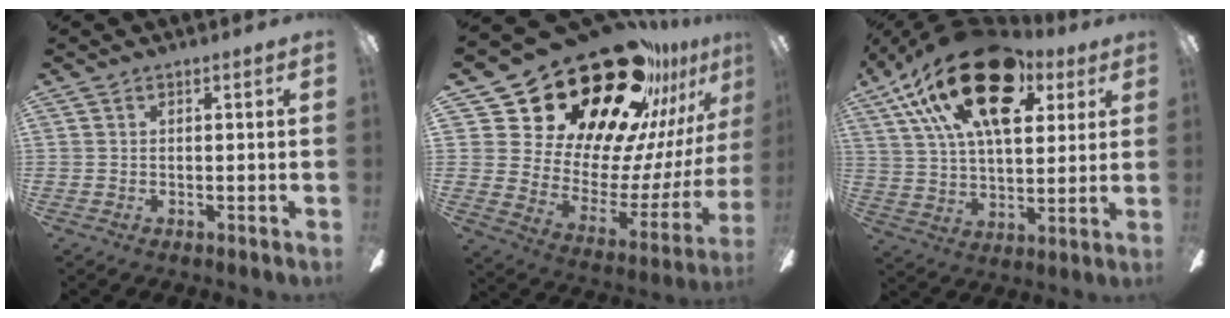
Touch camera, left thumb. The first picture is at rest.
{"total": 31.4, "force": [24.6, 13.4, 14.2], "torque": [-0.196, -0.199, 0.457]}
{"total": 25.5, "force": [13.7, 12.7, 17.4], "torque": [-0.286, -0.053, 0.232]}